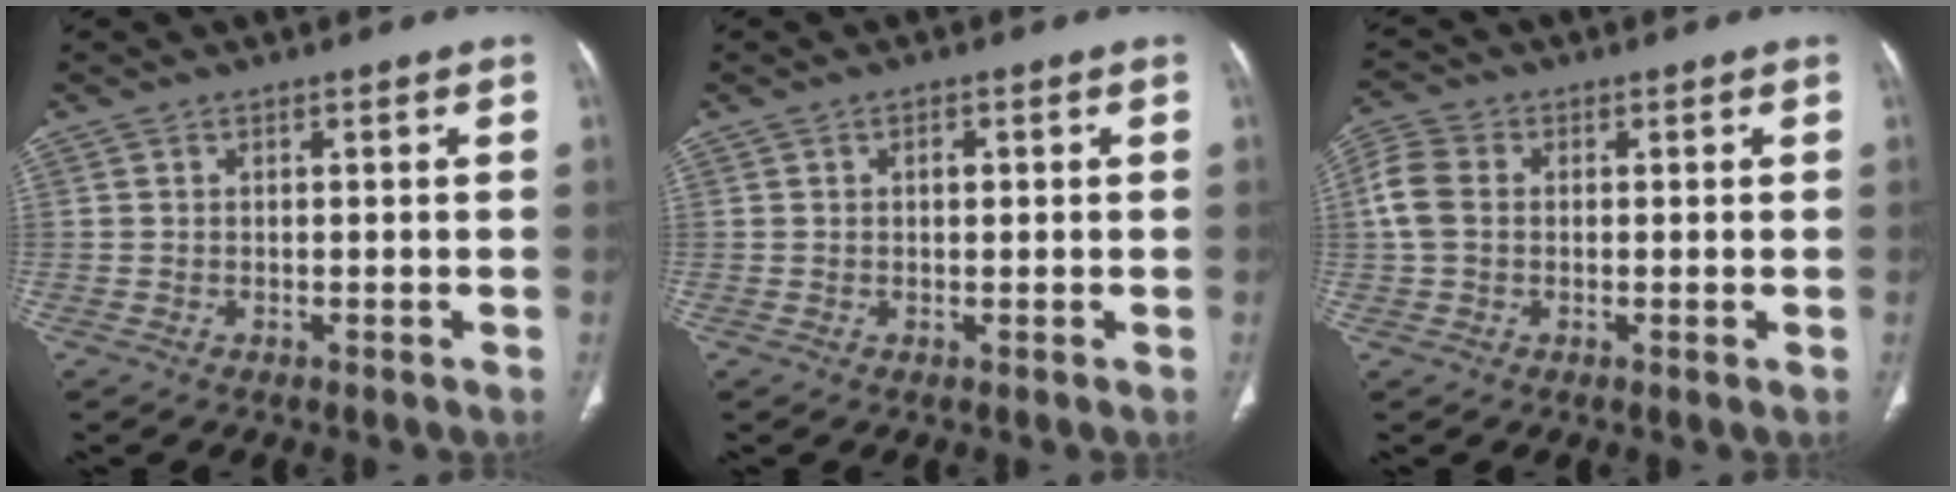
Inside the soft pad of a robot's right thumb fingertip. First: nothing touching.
{"total": 1.5, "force": [0.4, 0.9, 1.2], "torque": [-0.014, -0.003, 0.004]}
{"total": 5.8, "force": [0.5, 4.2, 3.9], "torque": [-0.094, 0.013, 0.002]}